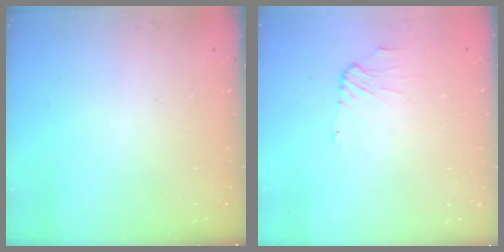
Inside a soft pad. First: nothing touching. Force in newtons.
{"total": 0.5, "press": 0.3, "slide": 0.4}